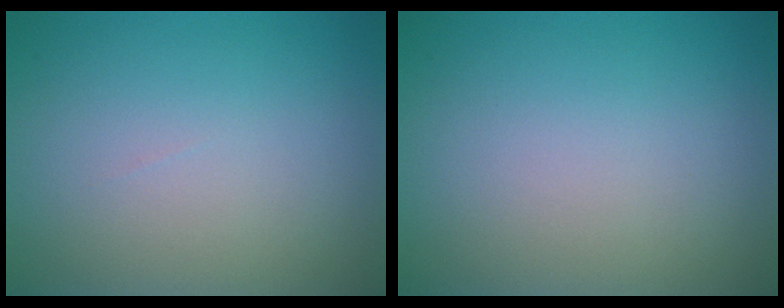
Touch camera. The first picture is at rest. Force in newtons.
{"total": 0.0}